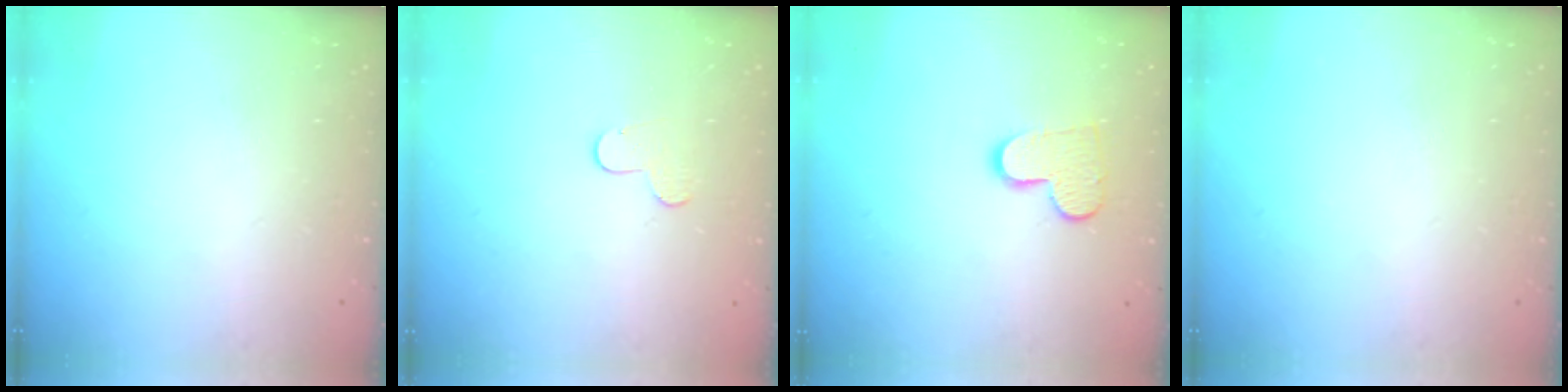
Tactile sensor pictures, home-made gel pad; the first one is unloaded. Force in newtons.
{"total": 5.7, "press": 5.7, "slide": 0.5}
{"total": 10.0, "press": 10.0, "slide": 0.7}
{"total": 0.0}